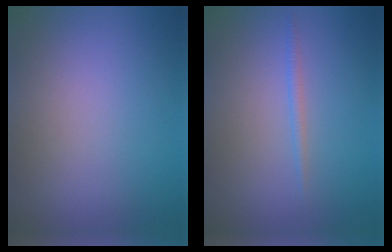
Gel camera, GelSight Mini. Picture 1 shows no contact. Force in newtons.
{"total": 0.8, "press": 0.8, "slide": 0.0}